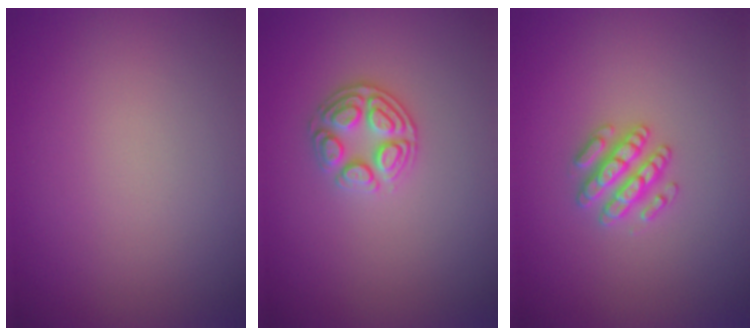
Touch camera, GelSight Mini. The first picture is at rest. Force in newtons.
{"total": 2.9, "press": 2.8, "slide": 0.7}
{"total": 2.6, "press": 2.5, "slide": 0.4}